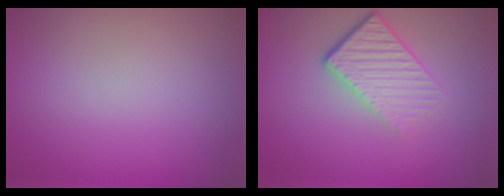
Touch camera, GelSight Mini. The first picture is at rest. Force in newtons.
{"total": 4.5, "press": 2.8, "slide": 3.5}